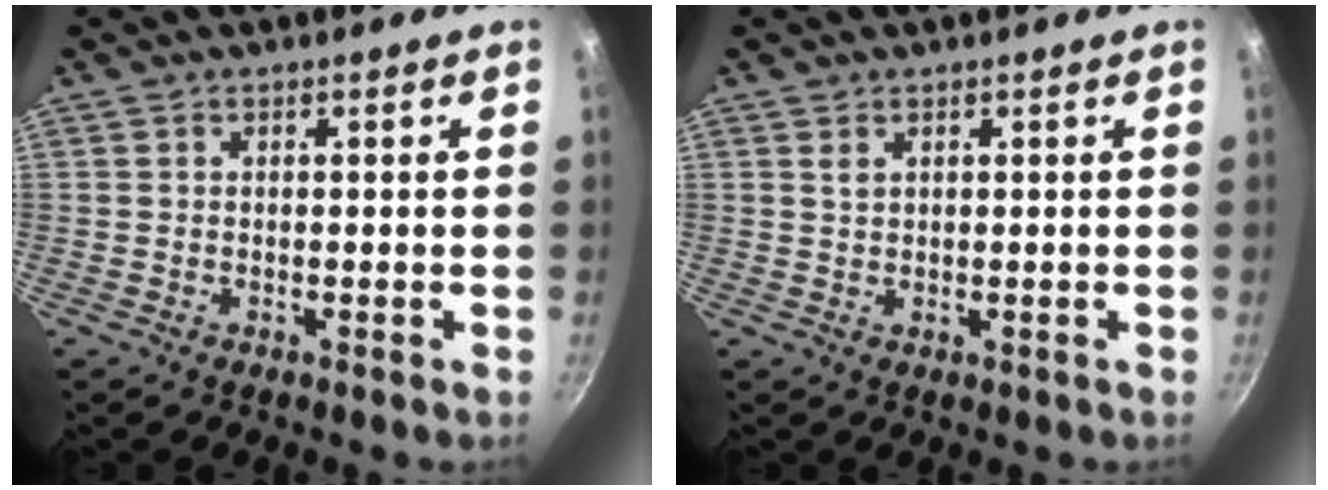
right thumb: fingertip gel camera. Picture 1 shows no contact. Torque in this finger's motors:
{"motor_torque": [-0.73, -0.06, 0.33, -0.06, 0.13]}